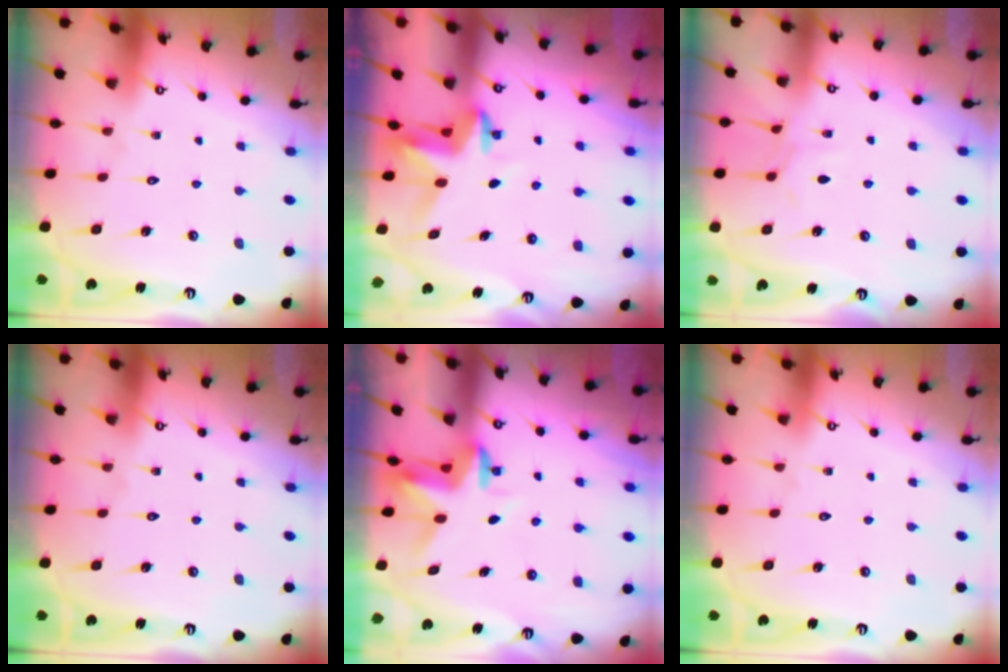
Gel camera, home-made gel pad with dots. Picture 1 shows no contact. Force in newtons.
{"total": 3.7, "press": 3.7, "slide": 0.3}
{"total": 5.6, "press": 5.5, "slide": 0.6}
{"total": 0.0}
{"total": 3.3, "press": 3.3, "slide": 0.2}
{"total": 0.0}